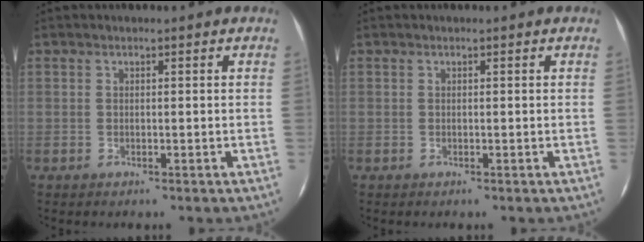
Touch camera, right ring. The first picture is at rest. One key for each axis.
{"total": 0.0}